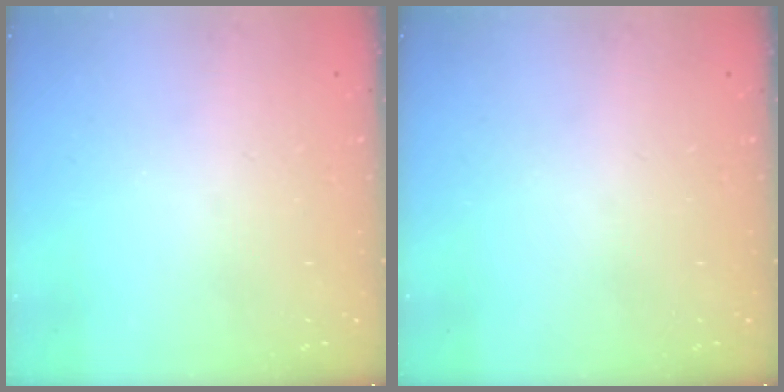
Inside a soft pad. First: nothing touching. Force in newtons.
{"total": 0.0}